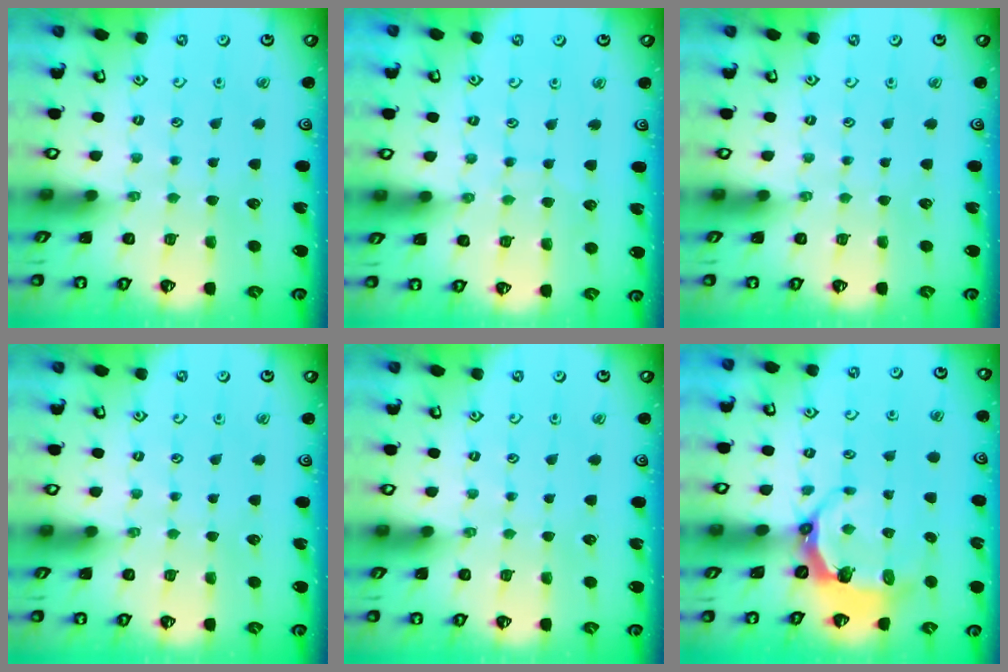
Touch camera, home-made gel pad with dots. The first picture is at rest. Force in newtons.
{"total": 5.0, "press": 4.9, "slide": 0.4}
{"total": 0.0}
{"total": 0.0}
{"total": 0.0}
{"total": 5.2, "press": 3.8, "slide": 3.5}